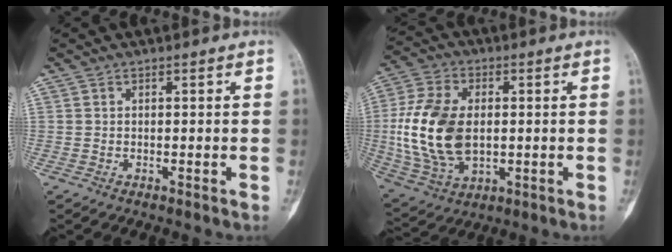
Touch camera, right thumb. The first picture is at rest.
{"total": 17.5, "force": [0.1, 11.0, 13.6], "torque": [-0.275, -0.002, 0.013]}